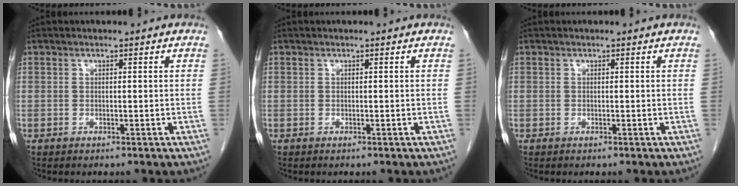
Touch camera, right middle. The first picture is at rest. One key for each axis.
{"total": 0.0}
{"total": 0.0}